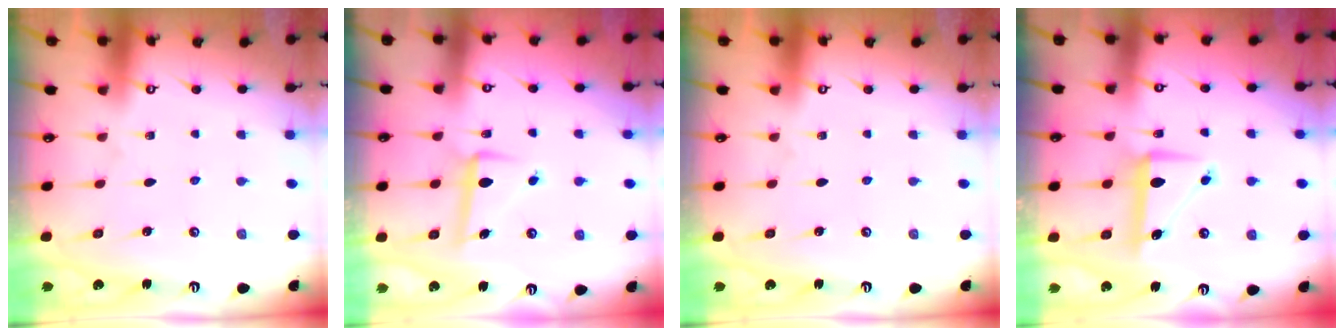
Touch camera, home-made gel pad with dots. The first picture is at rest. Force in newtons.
{"total": 6.6, "press": 6.5, "slide": 1.1}
{"total": 0.0}
{"total": 7.3, "press": 7.3, "slide": 1.0}